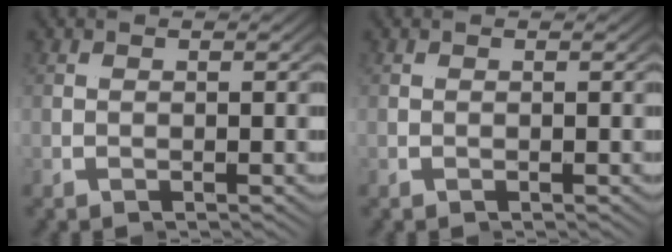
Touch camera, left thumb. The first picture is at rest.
{"total": 0.0}